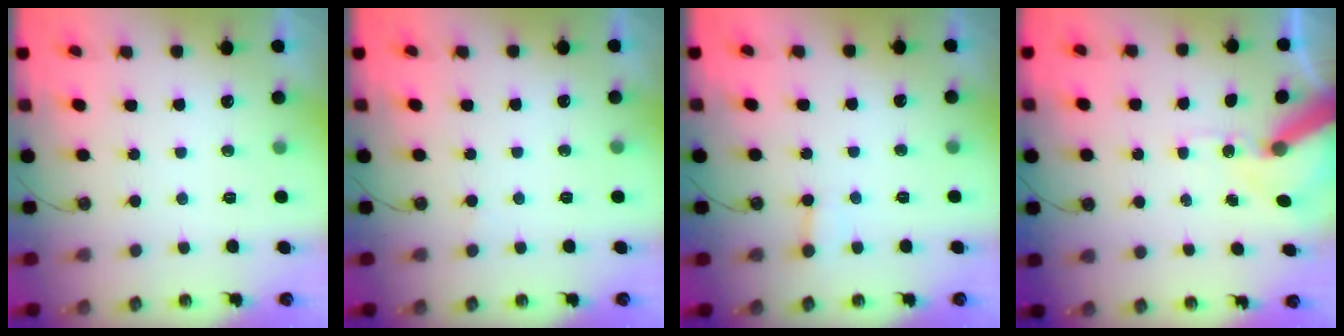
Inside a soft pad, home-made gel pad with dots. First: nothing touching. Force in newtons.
{"total": 5.5, "press": 5.5, "slide": 0.4}
{"total": 3.6, "press": 3.5, "slide": 0.8}
{"total": 11.6, "press": 11.4, "slide": 1.7}